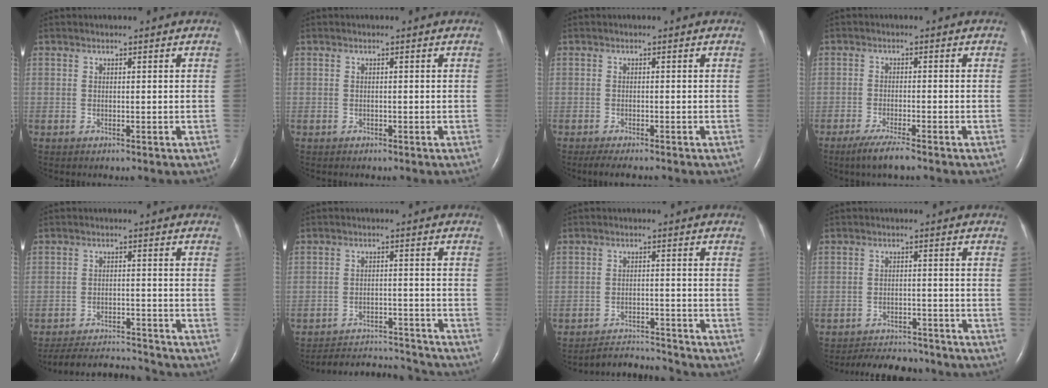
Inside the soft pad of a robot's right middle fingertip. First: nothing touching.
{"total": 0.0}
{"total": 4.1, "force": [-3.4, 0.6, 2.2], "torque": [-0.033, -0.010, -0.048]}
{"total": 4.6, "force": [-3.4, 0.1, 3.1], "torque": [-0.067, -0.014, -0.062]}
{"total": 9.2, "force": [-9.1, 0.2, 0.9], "torque": [-0.018, 0.000, -0.144]}
{"total": 11.1, "force": [-11.1, 0.6, 0.5], "torque": [-0.011, 0.011, -0.159]}
{"total": 5.7, "force": [-5.6, -0.7, -1.0], "torque": [0.013, -0.001, -0.094]}
{"total": 9.2, "force": [-8.7, 2.4, 2.0], "torque": [-0.031, 0.000, -0.118]}